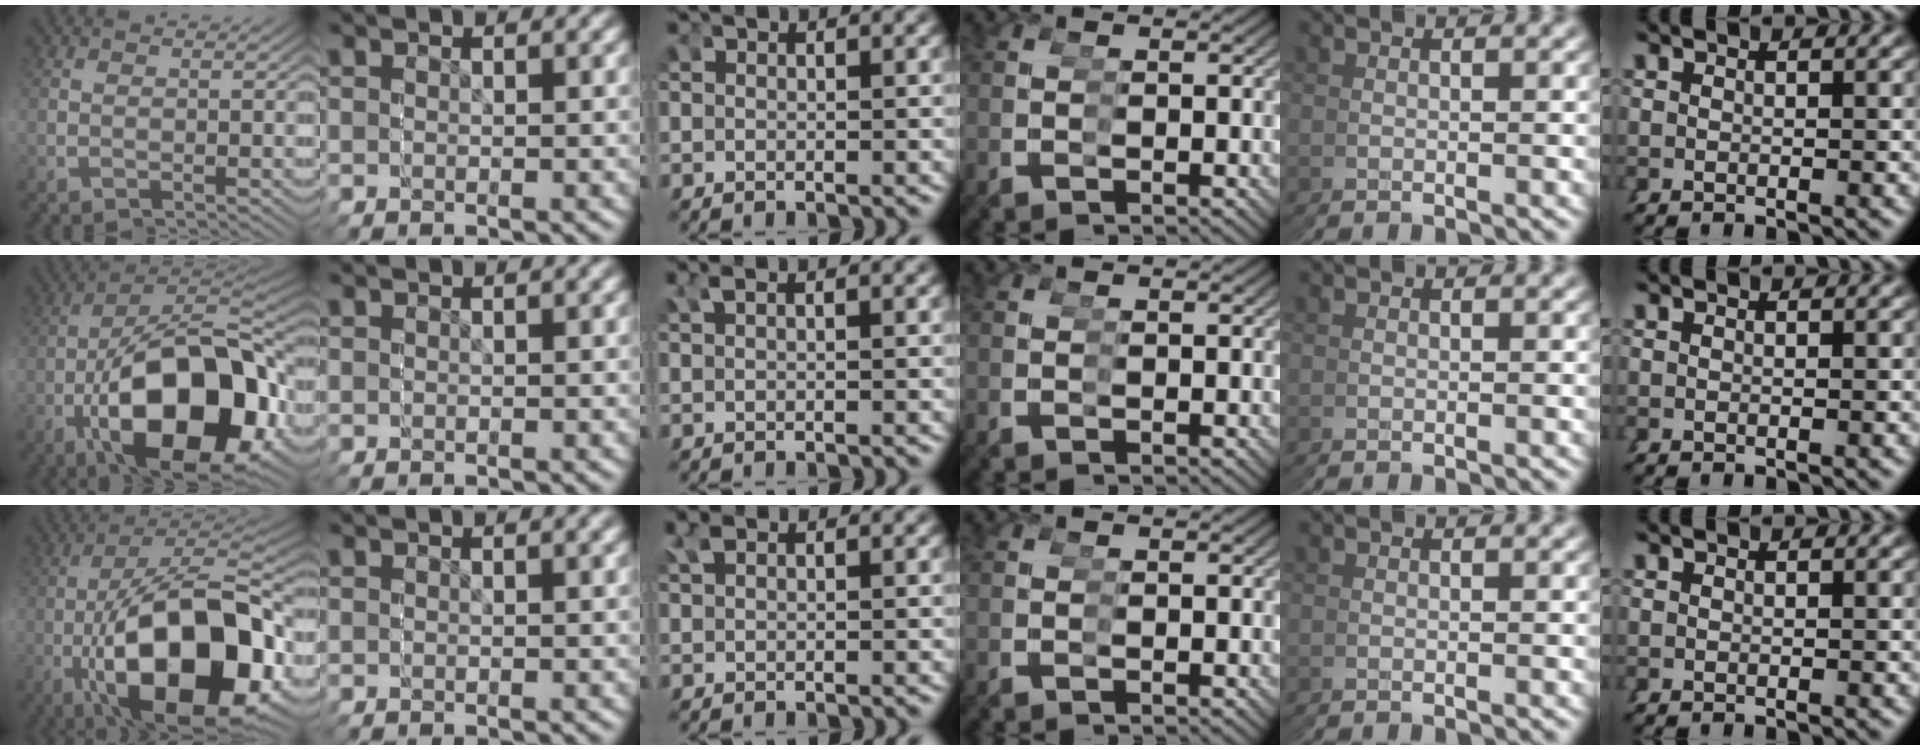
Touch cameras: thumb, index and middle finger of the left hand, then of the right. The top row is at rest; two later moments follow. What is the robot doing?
{"motion": "grasp_and_lifting", "object": "screwdriver"}